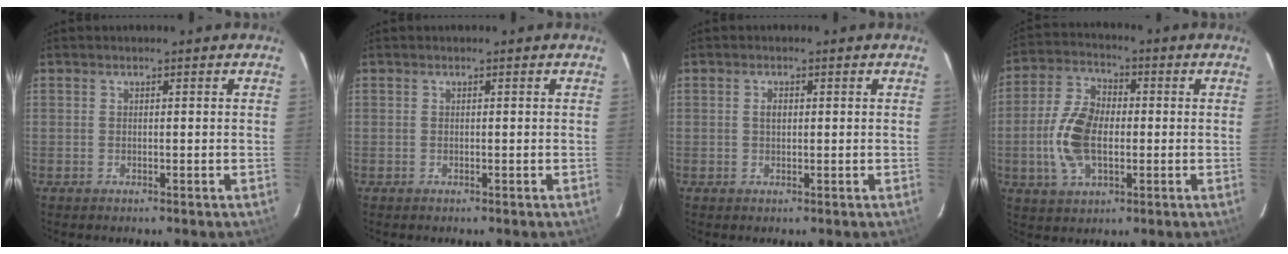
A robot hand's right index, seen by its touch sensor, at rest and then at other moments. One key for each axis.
{"total": 0.0}
{"total": 1.6, "fx": 0.2, "fy": 1.0, "fz": 1.2, "tx": -0.021, "ty": 0.005, "tz": 0.004}
{"total": 12.0, "fx": -1.5, "fy": 7.1, "fz": 9.5, "tx": -0.202, "ty": 0.008, "tz": -0.028}